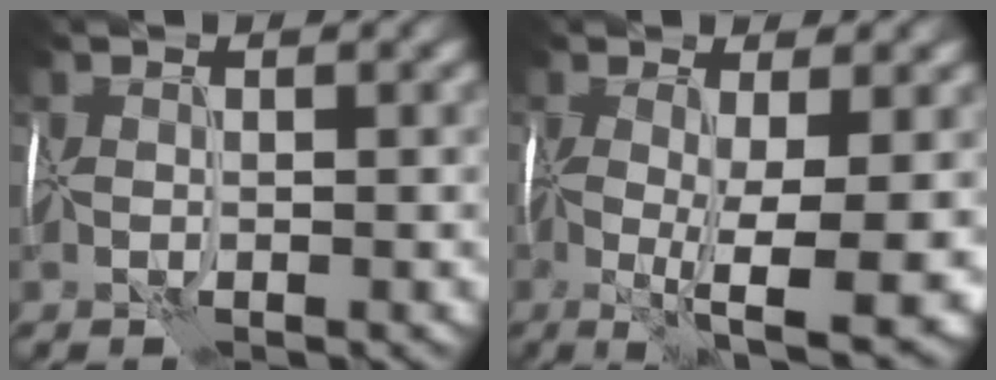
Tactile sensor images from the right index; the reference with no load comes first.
{"total": 9.9, "force": [-2.3, 2.9, 9.2], "torque": [-0.167, -0.015, -0.032]}